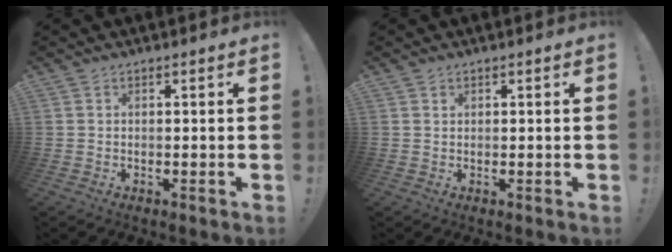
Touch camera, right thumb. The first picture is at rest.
{"total": 0.7, "force": [0.5, 0.4, 0.1], "torque": [0.005, -0.004, 0.009]}